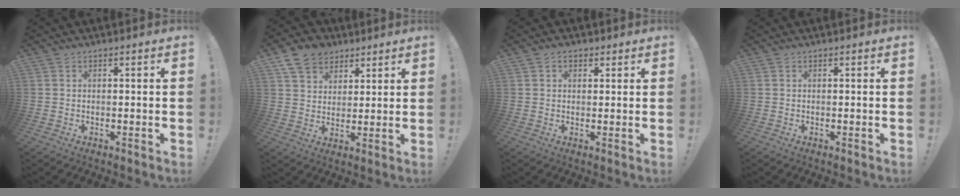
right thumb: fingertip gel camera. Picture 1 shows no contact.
{"total": 9.7, "force": [5.9, 7.2, 2.6], "torque": [-0.048, -0.030, 0.119]}
{"total": 2.2, "force": [0.9, 1.7, 1.1], "torque": [-0.016, 0.000, 0.015]}
{"total": 0.0}